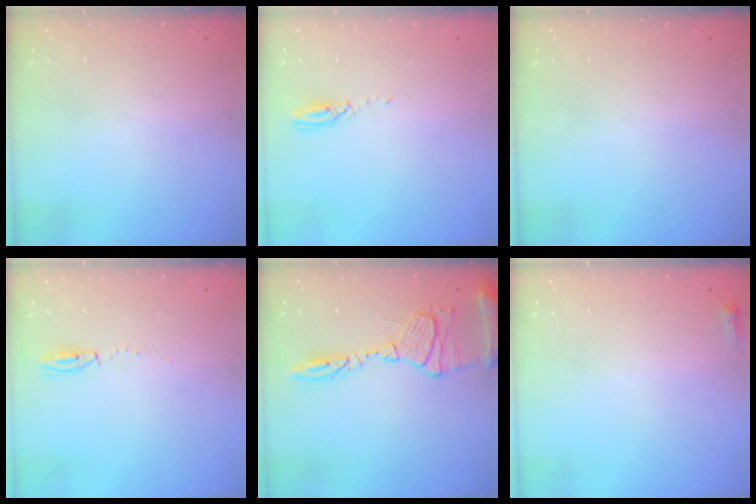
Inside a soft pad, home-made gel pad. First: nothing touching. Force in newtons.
{"total": 3.2, "press": 3.2, "slide": 0.3}
{"total": 0.0}
{"total": 3.9, "press": 3.8, "slide": 0.9}
{"total": 13.4, "press": 13.4, "slide": 1.1}
{"total": 2.2, "press": 2.2, "slide": 0.6}